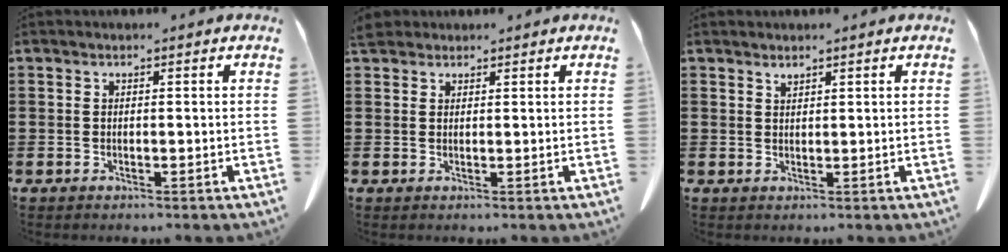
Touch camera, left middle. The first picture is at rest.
{"total": 2.3, "force": [1.9, 1.0, 0.7], "torque": [-0.021, 0.007, 0.038]}
{"total": 1.0, "force": [1.0, 0.2, 0.2], "torque": [-0.007, -0.001, 0.019]}